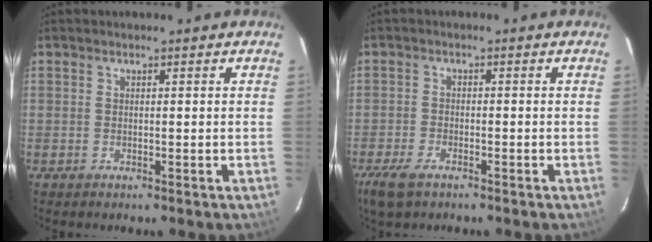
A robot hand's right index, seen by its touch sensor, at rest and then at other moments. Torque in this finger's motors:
{"motor_torque": [0.49, -0.27, 0.21, 0.05]}